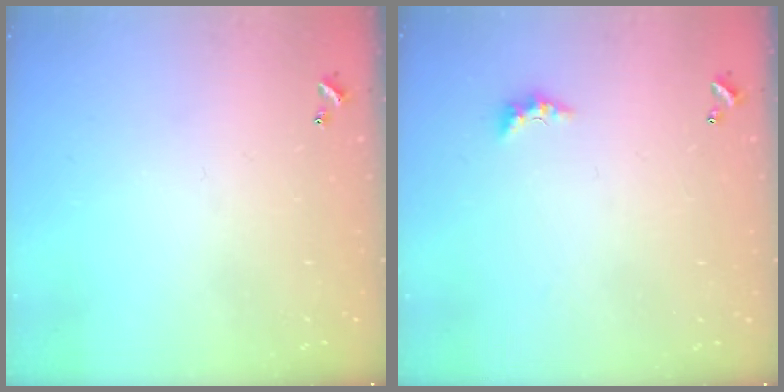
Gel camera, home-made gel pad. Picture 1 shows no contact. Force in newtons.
{"total": 2.3, "press": 2.2, "slide": 0.7}